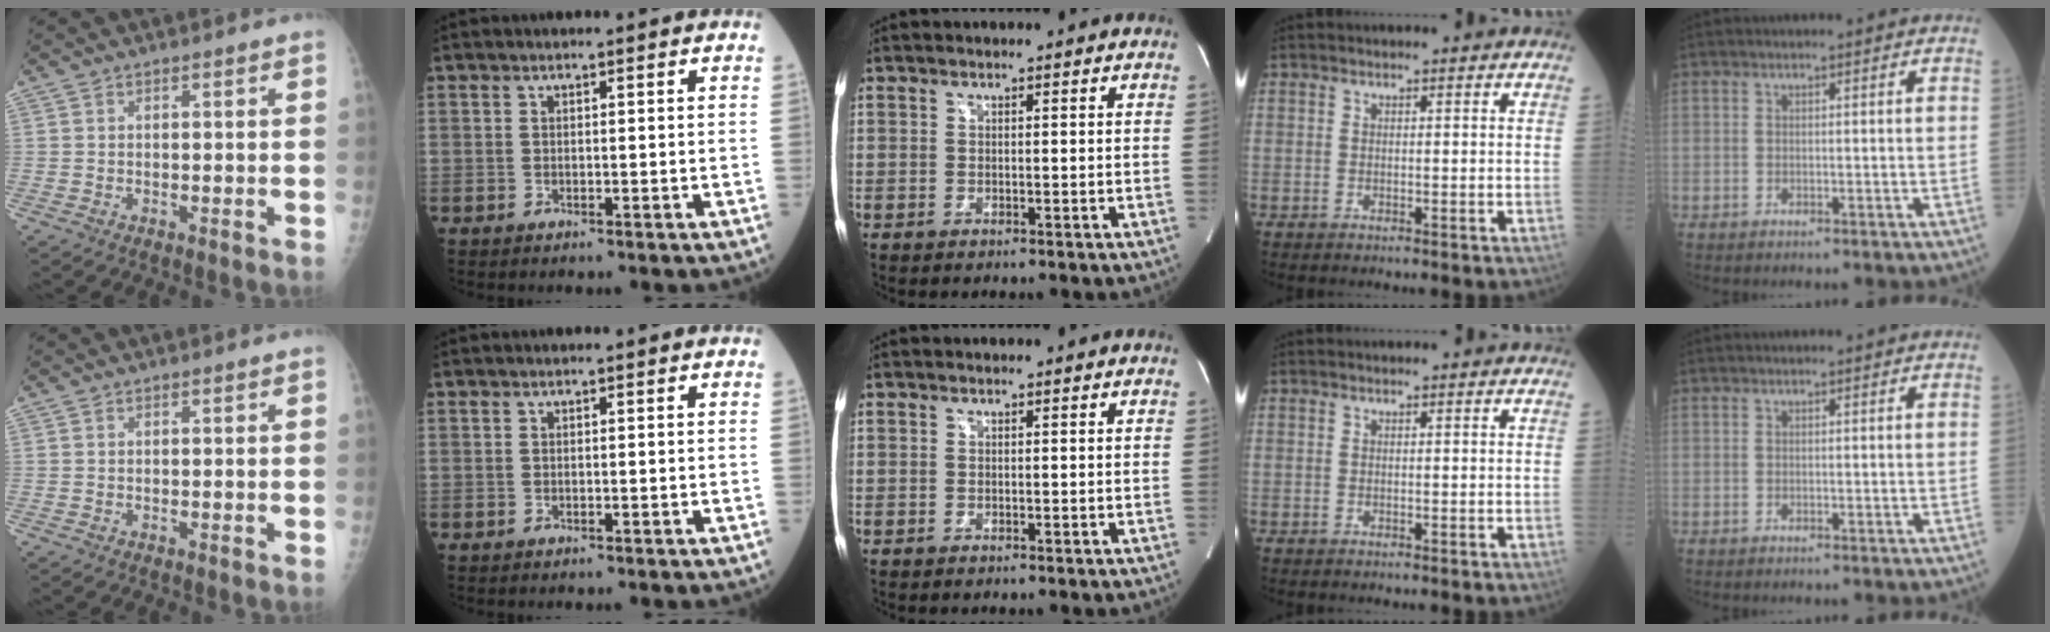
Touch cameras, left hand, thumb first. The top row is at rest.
{}